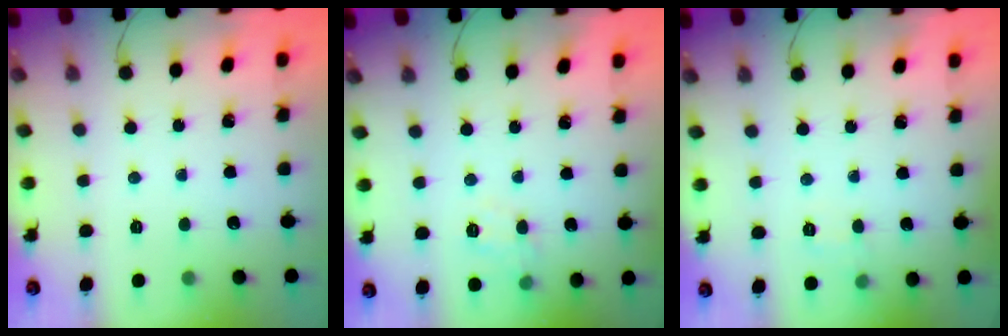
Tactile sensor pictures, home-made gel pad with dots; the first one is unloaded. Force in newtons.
{"total": 8.1, "press": 8.0, "slide": 1.1}
{"total": 5.5, "press": 5.2, "slide": 1.5}